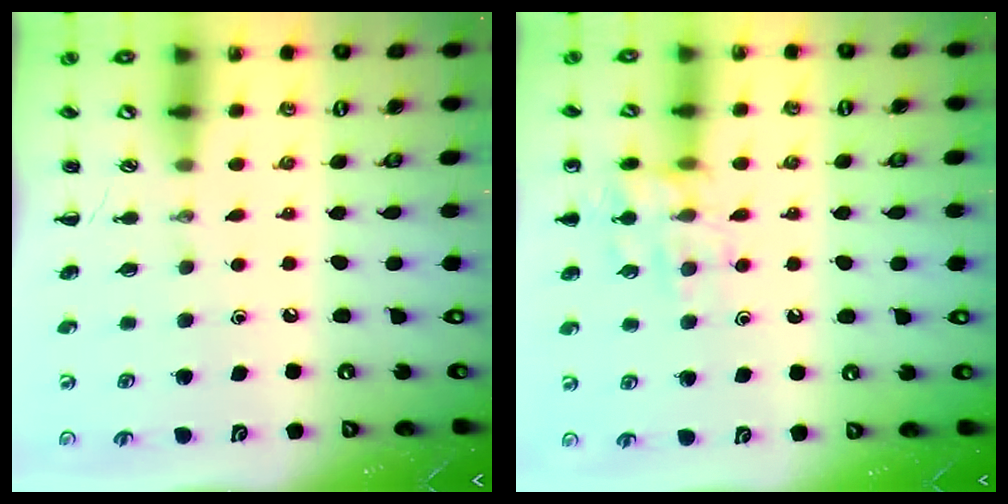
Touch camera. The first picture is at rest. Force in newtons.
{"total": 12.6, "press": 12.5, "slide": 1.0}